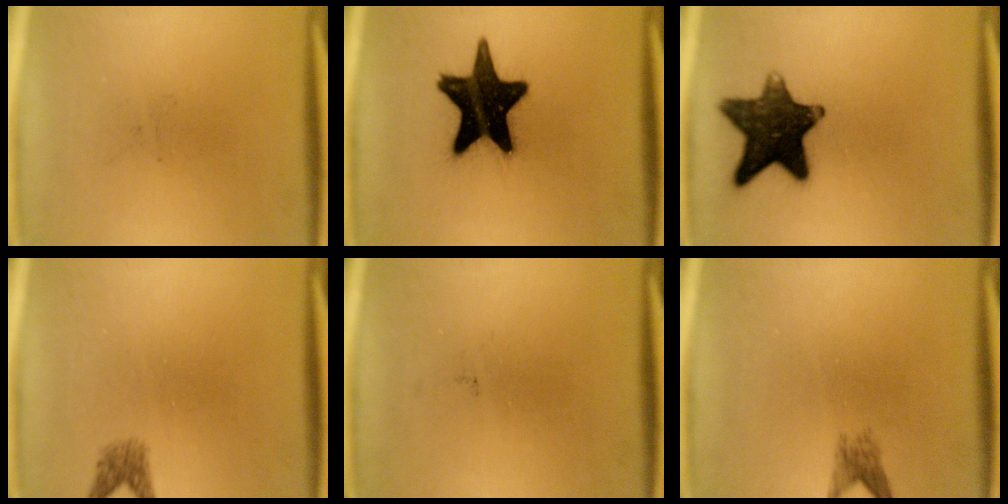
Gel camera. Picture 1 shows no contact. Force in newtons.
{"total": 19.3}
{"total": 13.4}
{"total": 1.8}
{"total": 0.0}
{"total": 1.9}